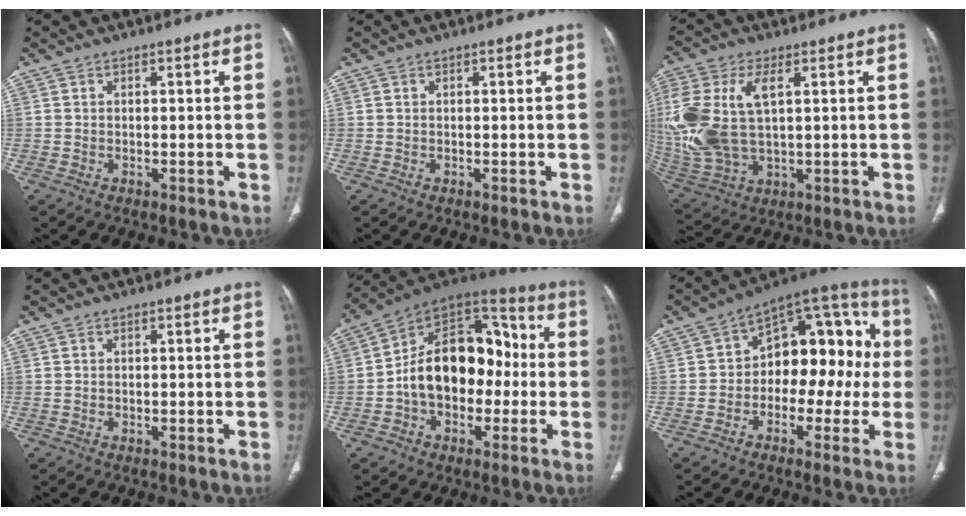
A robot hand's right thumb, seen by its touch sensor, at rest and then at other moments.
{"total": 0.0}
{"total": 18.6, "force": [3.2, 10.1, 15.3], "torque": [-0.373, -0.004, 0.069]}
{"total": 0.0}
{"total": 20.0, "force": [-1.6, 13.5, 14.8], "torque": [-0.195, 0.054, -0.031]}
{"total": 17.9, "force": [-0.4, 11.1, 14.0], "torque": [-0.129, 0.058, -0.017]}